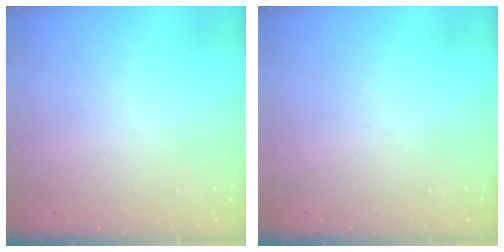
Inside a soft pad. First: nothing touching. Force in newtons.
{"total": 0.0}